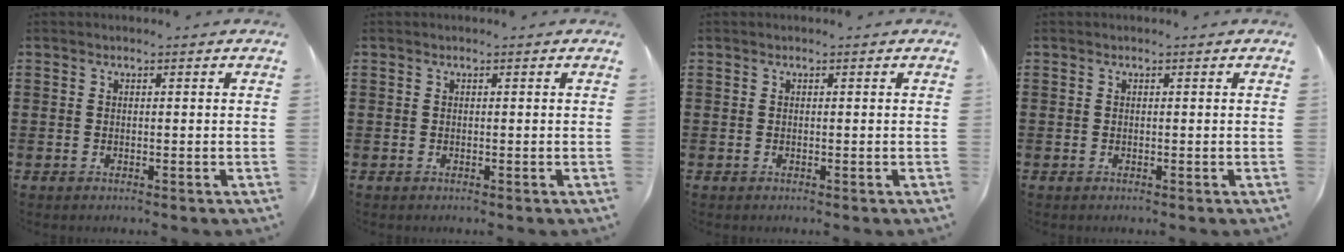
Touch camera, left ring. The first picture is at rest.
{"total": 0.0}
{"total": 0.0}
{"total": 0.0}